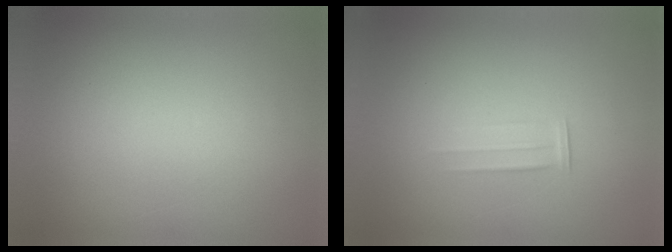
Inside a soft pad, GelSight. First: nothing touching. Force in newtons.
{"total": 1.6}